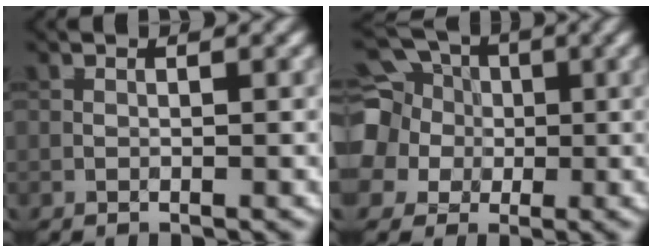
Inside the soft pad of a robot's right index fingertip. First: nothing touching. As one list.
[{"total": 11.6, "force": [2.2, 10.2, 5.2], "torque": [-0.140, 0.023, 0.006]}]